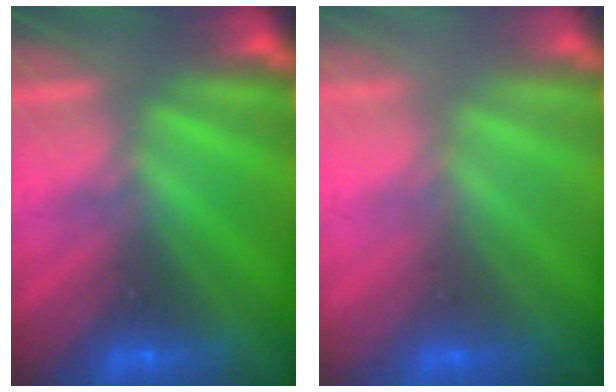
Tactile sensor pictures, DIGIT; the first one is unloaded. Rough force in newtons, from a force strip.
{"total": 2.9}